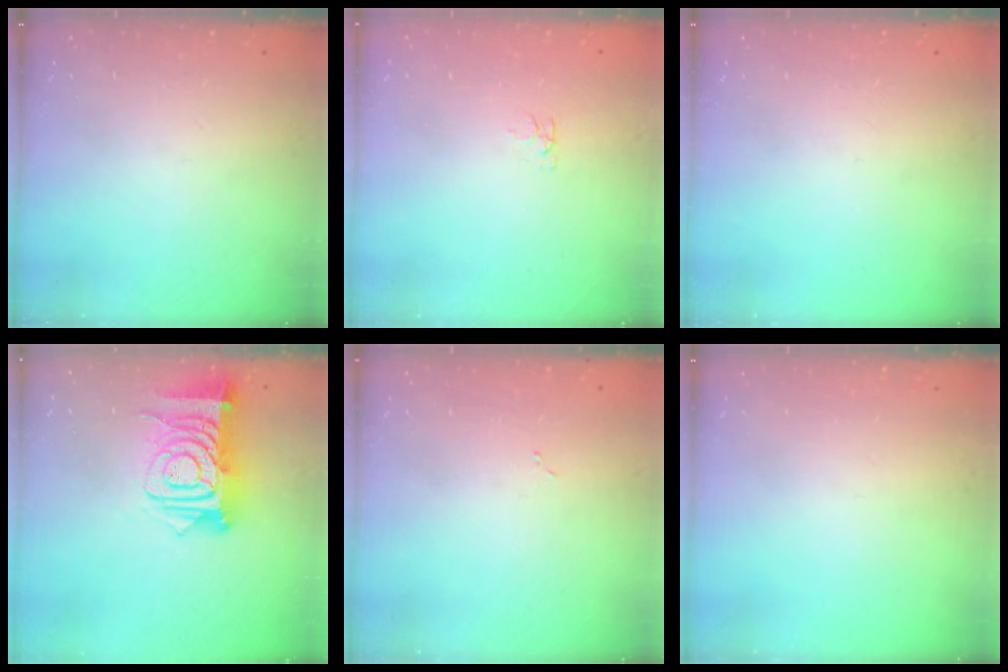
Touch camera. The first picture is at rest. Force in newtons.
{"total": 4.1, "press": 4.1, "slide": 0.6}
{"total": 0.0}
{"total": 14.5, "press": 14.4, "slide": 1.6}
{"total": 1.9, "press": 1.9, "slide": 0.3}
{"total": 0.0}